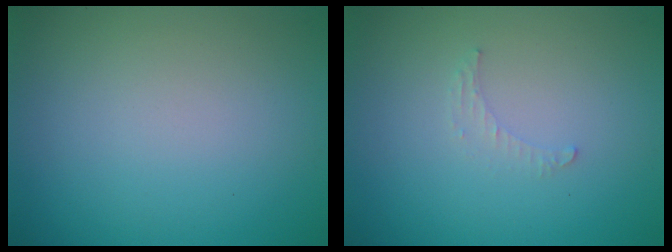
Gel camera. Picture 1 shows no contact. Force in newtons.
{"total": 0.8, "press": 0.8, "slide": 0.3}